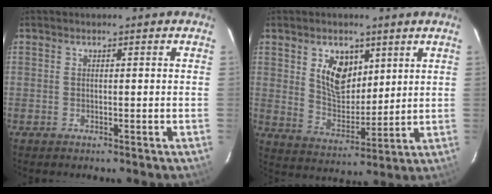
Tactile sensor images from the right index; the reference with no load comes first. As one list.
[{"total": 9.2, "force": [4.0, 5.8, 5.8], "torque": [-0.101, 0.004, 0.082]}]